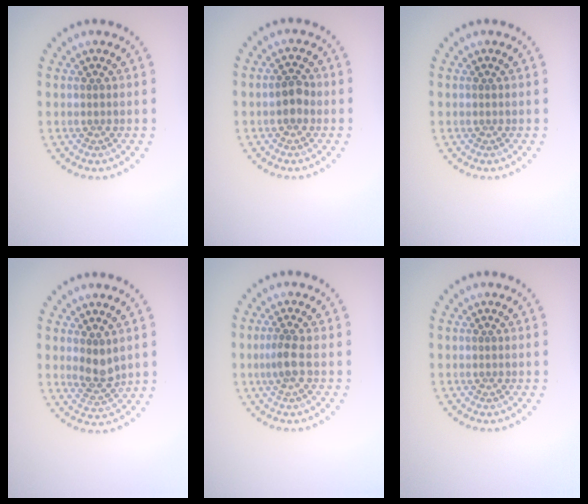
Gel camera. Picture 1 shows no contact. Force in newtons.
{"total": 1.9, "press": 1.8, "slide": 0.3}
{"total": 0.0}
{"total": 2.5, "press": 2.3, "slide": 1.0}
{"total": 1.8, "press": 1.5, "slide": 1.1}
{"total": 0.0}